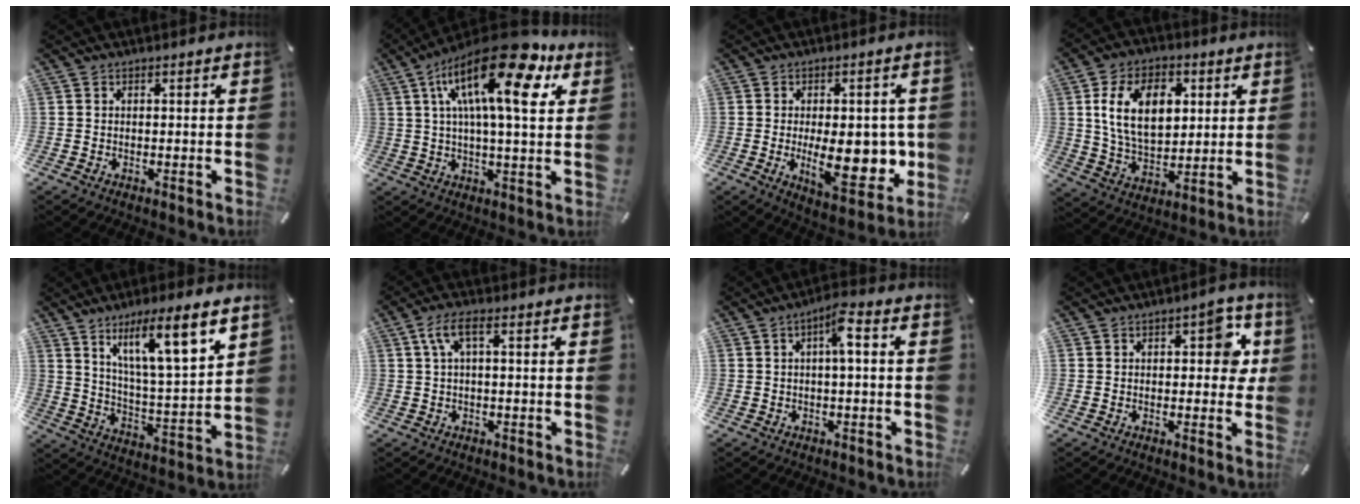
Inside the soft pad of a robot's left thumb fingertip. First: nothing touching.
{"total": 22.6, "force": [9.6, 8.1, 18.7], "torque": [-0.333, -0.042, 0.143]}
{"total": 16.4, "force": [-1.3, 7.8, 14.4], "torque": [-0.189, -0.024, -0.016]}
{"total": 14.5, "force": [4.2, 9.5, 10.1], "torque": [-0.194, 0.005, 0.073]}
{"total": 14.1, "force": [9.7, 2.7, 9.9], "torque": [-0.161, -0.055, 0.155]}
{"total": 5.2, "force": [0.8, 1.5, 4.9], "torque": [-0.094, 0.008, 0.014]}
{"total": 5.7, "force": [0.5, 1.3, 5.5], "torque": [-0.098, 0.007, 0.005]}
{"total": 7.0, "force": [1.5, 4.0, 5.6], "torque": [-0.055, -0.003, 0.015]}